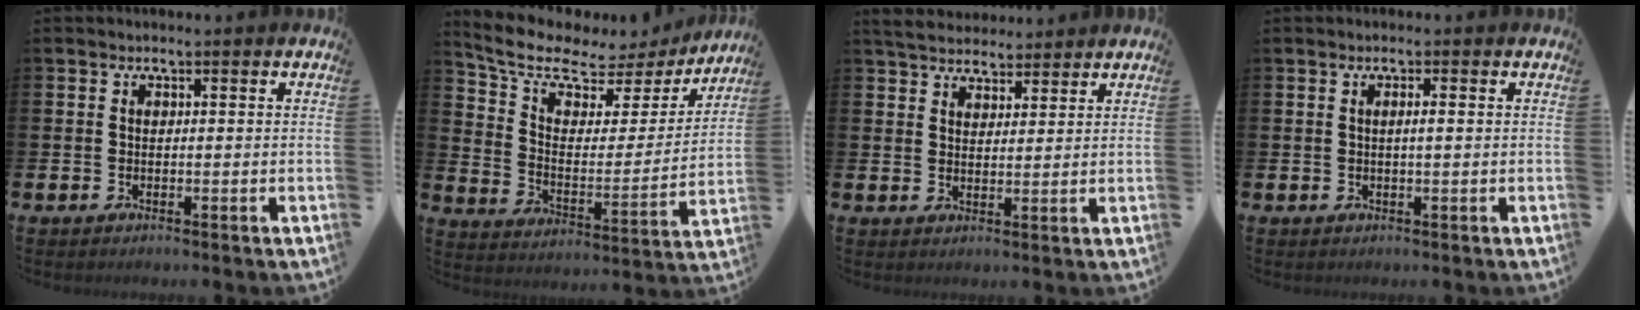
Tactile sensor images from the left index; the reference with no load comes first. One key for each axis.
{"total": 8.4, "fx": 6.9, "fy": 3.8, "fz": 3.1, "tx": -0.104, "ty": -0.043, "tz": 0.116}
{"total": 4.5, "fx": 4.3, "fy": 1.1, "fz": 0.4, "tx": -0.021, "ty": -0.017, "tz": 0.079}
{"total": 0.9, "fx": 0.1, "fy": 0.0, "fz": 0.9, "tx": -0.022, "ty": 0.002, "tz": 0.002}